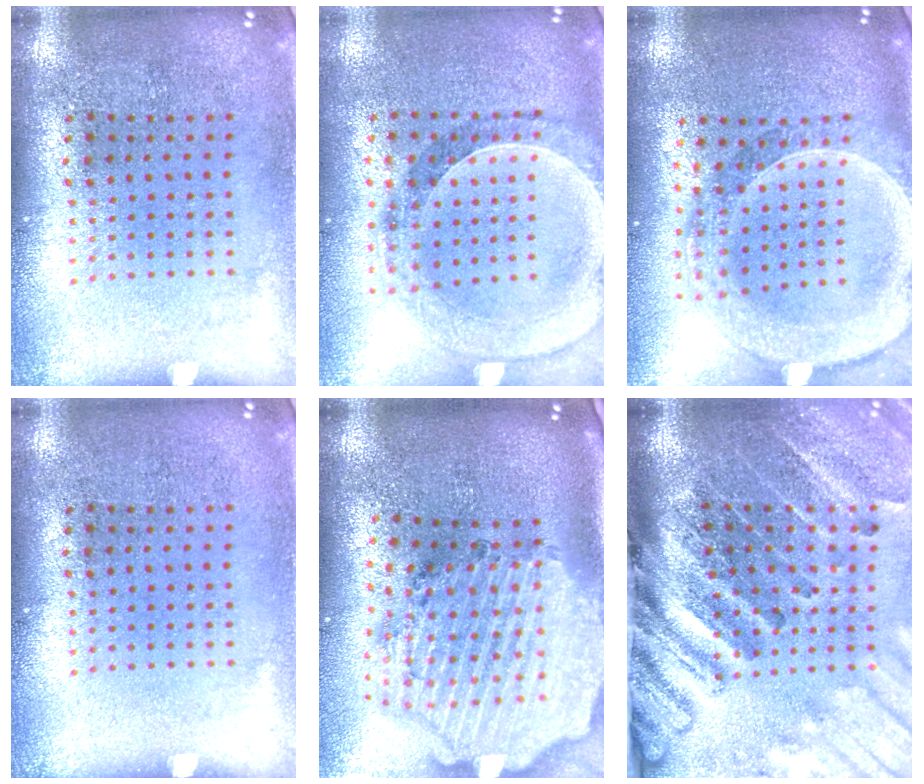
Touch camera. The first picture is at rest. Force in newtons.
{"total": 1.0, "press": 0.9, "slide": 0.2}
{"total": 2.8, "press": 2.4, "slide": 1.3}
{"total": 0.0}
{"total": 4.0, "press": 3.3, "slide": 2.3}
{"total": 4.4, "press": 3.2, "slide": 3.0}